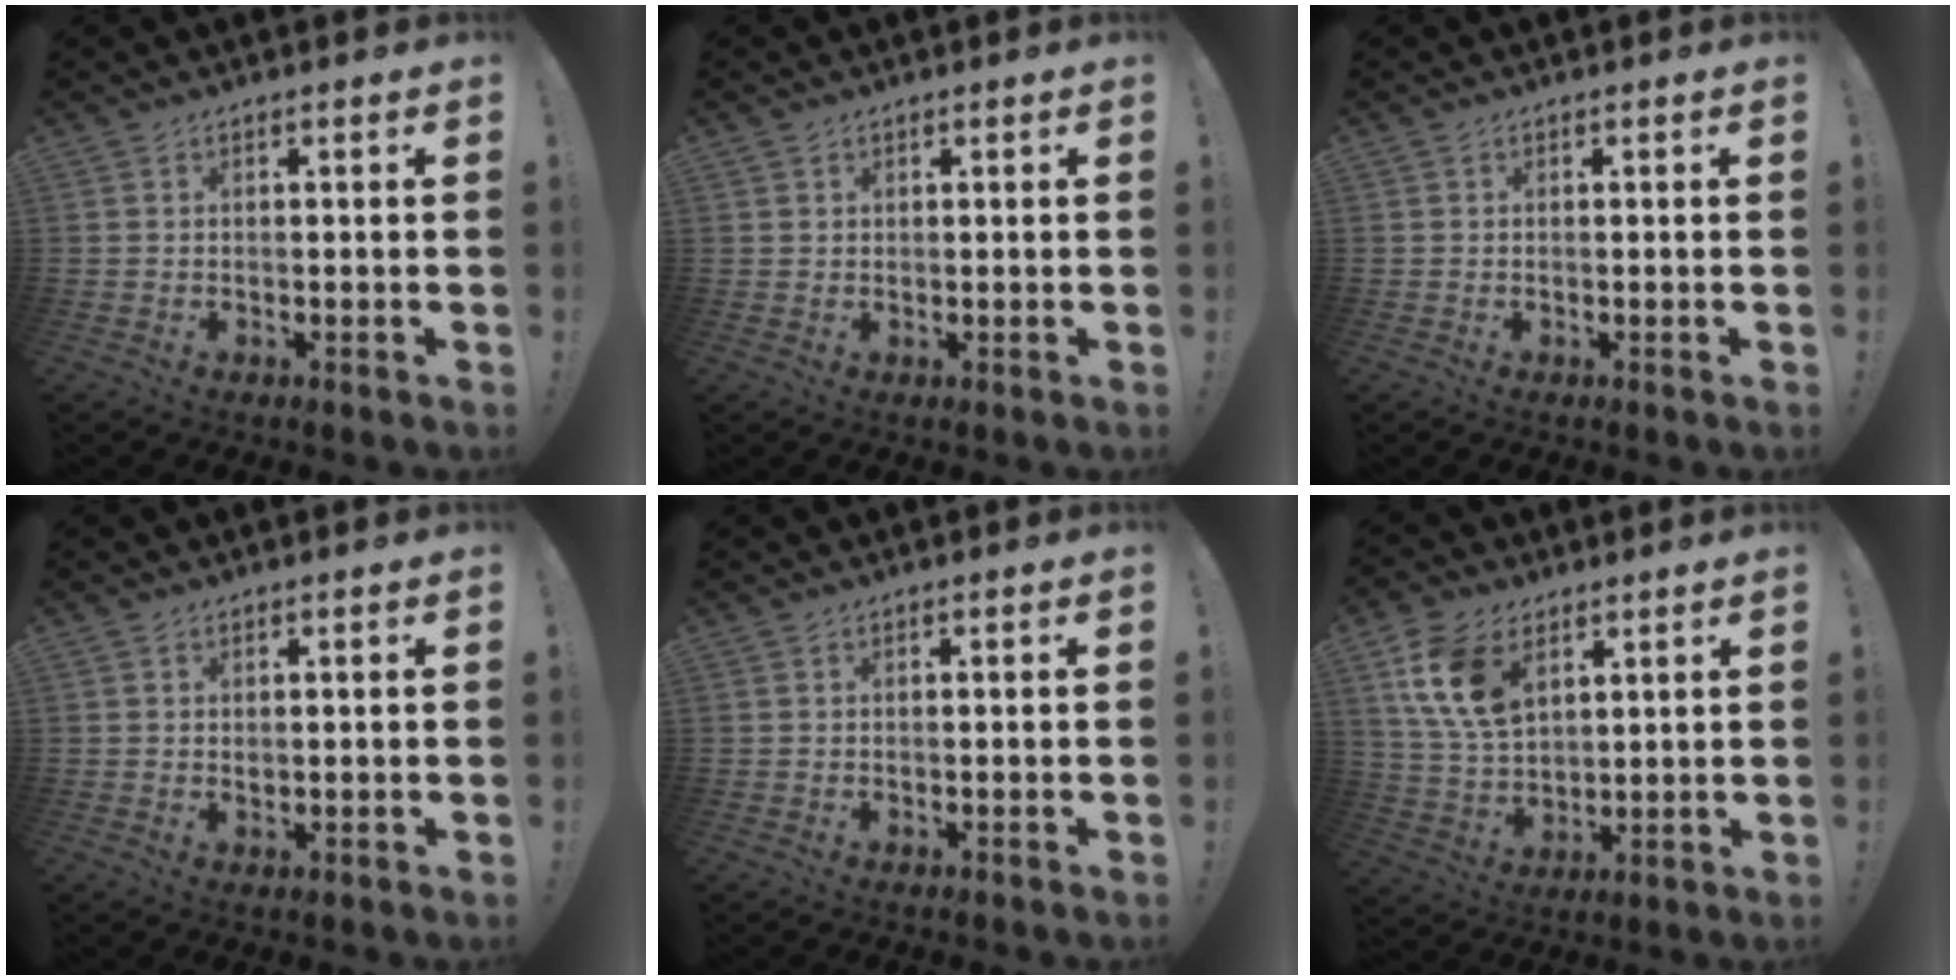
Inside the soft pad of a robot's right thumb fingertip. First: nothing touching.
{"total": 0.9, "force": [0.6, 0.7, 0.0], "torque": [0.003, 0.000, 0.011]}
{"total": 0.0}
{"total": 0.8, "force": [0.3, 0.8, 0.1], "torque": [-0.003, 0.002, 0.006]}
{"total": 0.0}
{"total": 14.2, "force": [6.7, 9.2, 8.5], "torque": [-0.165, -0.015, 0.131]}